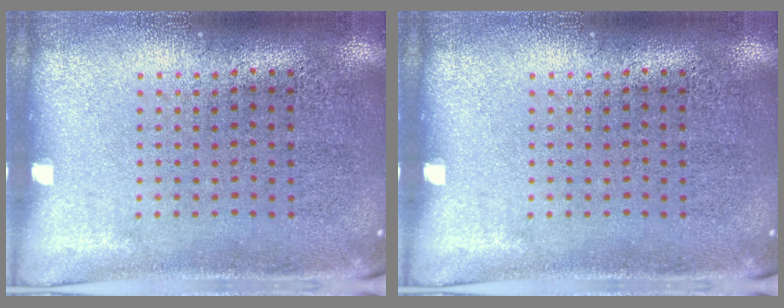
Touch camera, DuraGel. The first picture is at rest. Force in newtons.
{"total": 0.0}